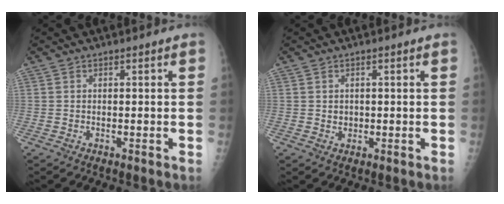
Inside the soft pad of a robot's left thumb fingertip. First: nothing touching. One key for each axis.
{"total": 1.4, "fx": 0.1, "fy": 1.2, "fz": 0.6, "tx": -0.005, "ty": 0.000, "tz": 0.006}